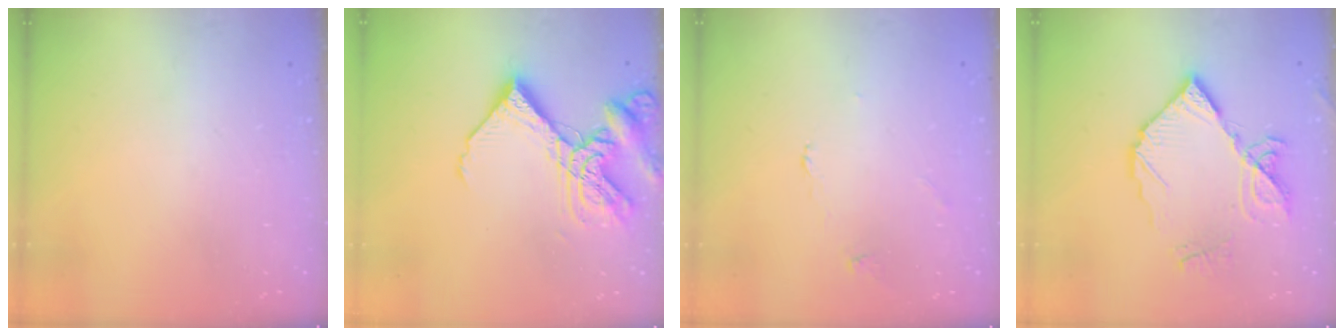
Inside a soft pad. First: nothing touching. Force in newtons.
{"total": 14.7, "press": 14.6, "slide": 1.8}
{"total": 2.2, "press": 2.2, "slide": 0.4}
{"total": 13.1, "press": 13.0, "slide": 1.4}